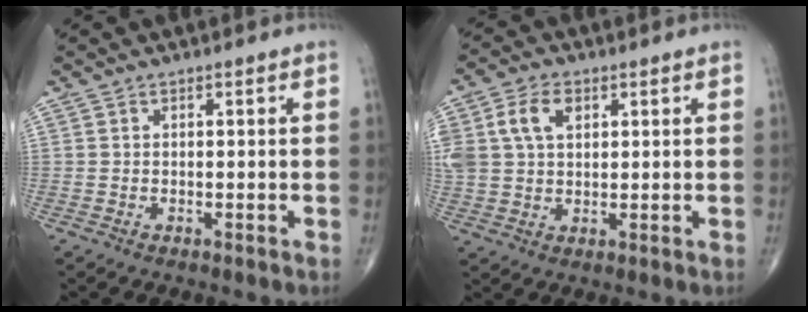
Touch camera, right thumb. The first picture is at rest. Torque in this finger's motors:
{"motor_torque": [1.06, 1.22, 1.03, 0.35, 0.10]}